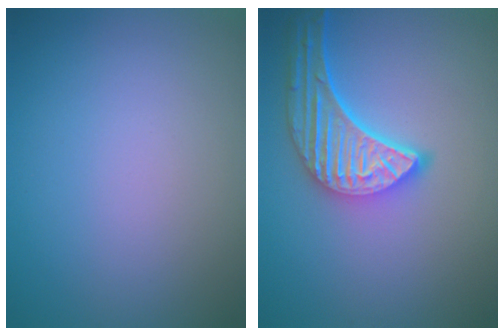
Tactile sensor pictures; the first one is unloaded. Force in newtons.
{"total": 5.5, "press": 4.4, "slide": 3.4}